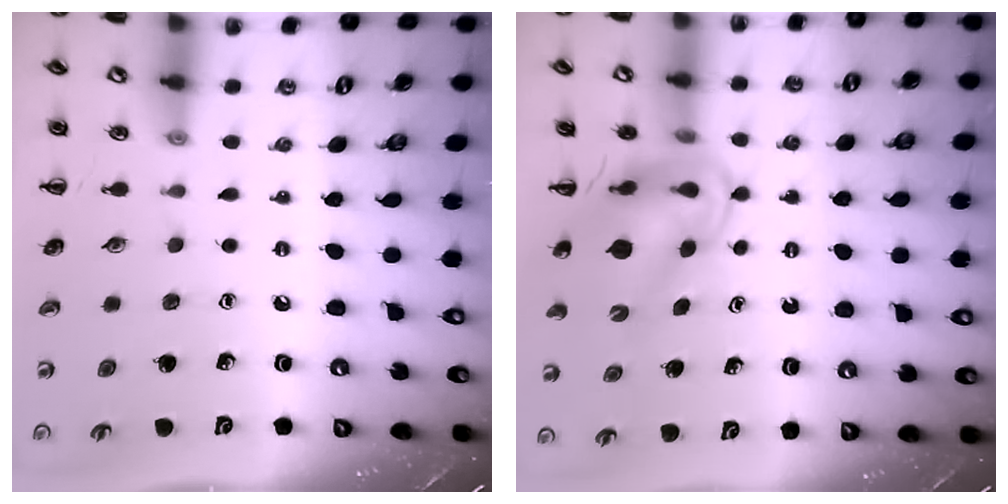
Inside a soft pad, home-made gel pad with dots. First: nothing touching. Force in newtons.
{"total": 9.0, "press": 8.5, "slide": 2.9}